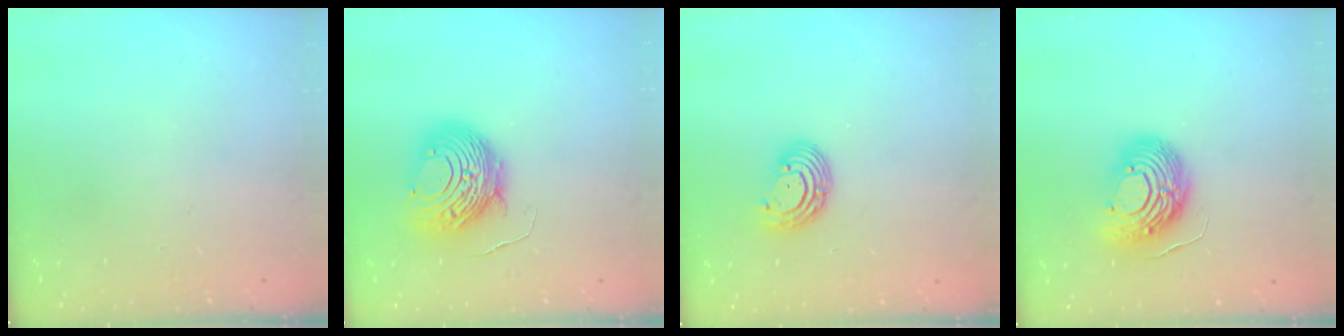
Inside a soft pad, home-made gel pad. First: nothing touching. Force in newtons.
{"total": 11.6, "press": 11.5, "slide": 1.2}
{"total": 6.2, "press": 6.1, "slide": 0.9}
{"total": 13.9, "press": 13.8, "slide": 1.5}